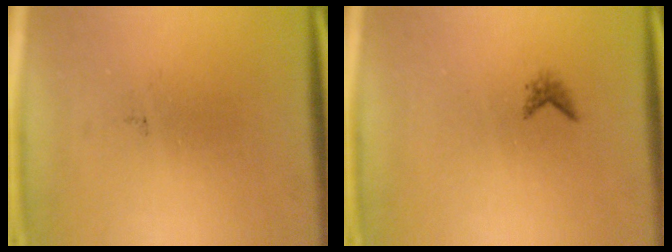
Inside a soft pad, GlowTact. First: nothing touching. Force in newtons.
{"total": 0.9}